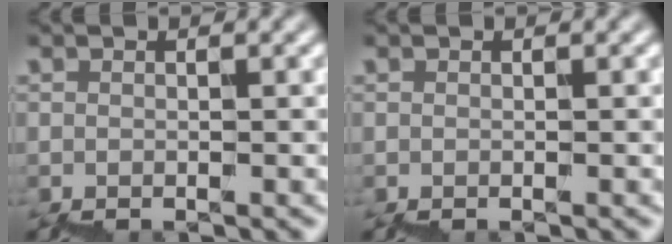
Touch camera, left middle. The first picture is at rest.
{"total": 0.0}